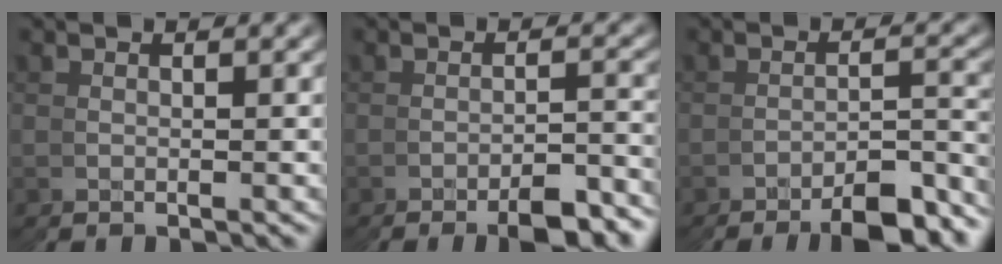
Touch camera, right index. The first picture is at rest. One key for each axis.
{"total": 4.1, "fx": -4.0, "fy": -0.2, "fz": 1.1, "tx": -0.003, "ty": 0.004, "tz": -0.064}
{"total": 5.9, "fx": -5.7, "fy": -0.2, "fz": 1.7, "tx": -0.007, "ty": 0.003, "tz": -0.087}